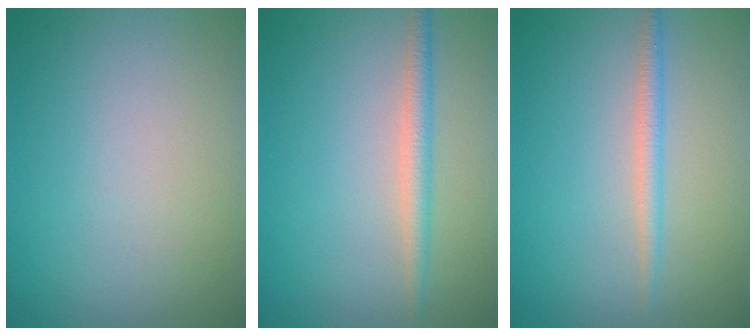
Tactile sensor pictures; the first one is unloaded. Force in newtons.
{"total": 2.2, "press": 2.2, "slide": 0.0}
{"total": 1.7, "press": 1.7, "slide": 0.0}